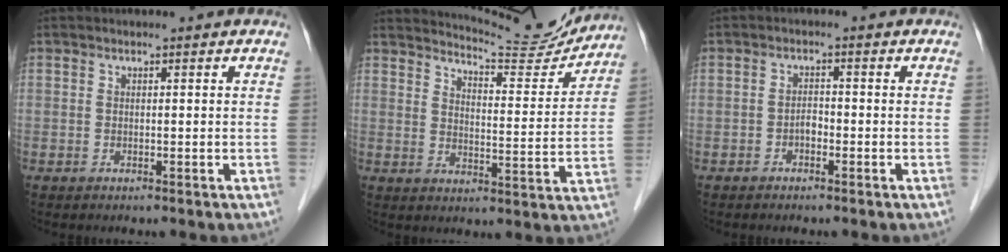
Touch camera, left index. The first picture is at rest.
{"total": 12.4, "force": [12.2, 0.5, 1.6], "torque": [-0.027, -0.031, 0.159]}
{"total": 1.5, "force": [-0.8, 0.7, 1.0], "torque": [-0.014, 0.004, -0.016]}